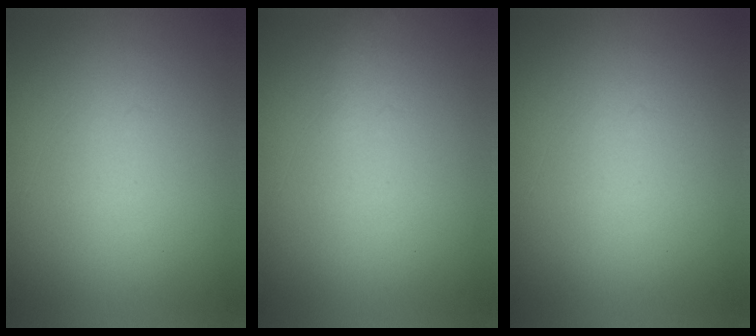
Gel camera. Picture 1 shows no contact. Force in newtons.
{"total": 1.1}
{"total": 0.0}